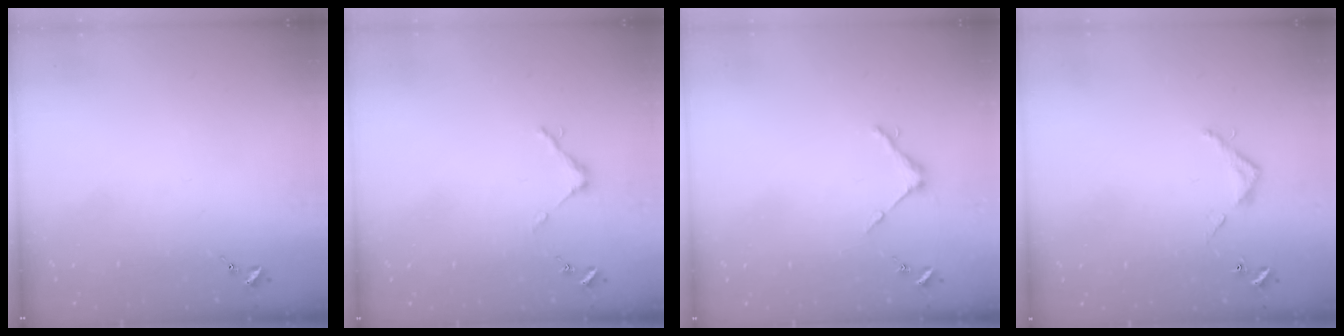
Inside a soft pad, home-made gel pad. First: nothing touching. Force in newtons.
{"total": 3.7, "press": 3.7, "slide": 0.3}
{"total": 4.0, "press": 4.0, "slide": 0.4}
{"total": 3.7, "press": 3.7, "slide": 0.2}